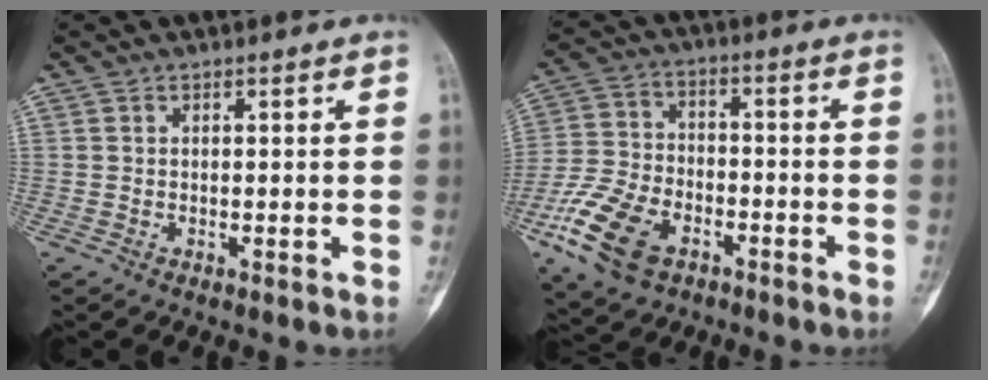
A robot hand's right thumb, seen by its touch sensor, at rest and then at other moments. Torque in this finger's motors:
{"motor_torque": [0.26, 0.50, 0.99, -0.53, 0.08]}